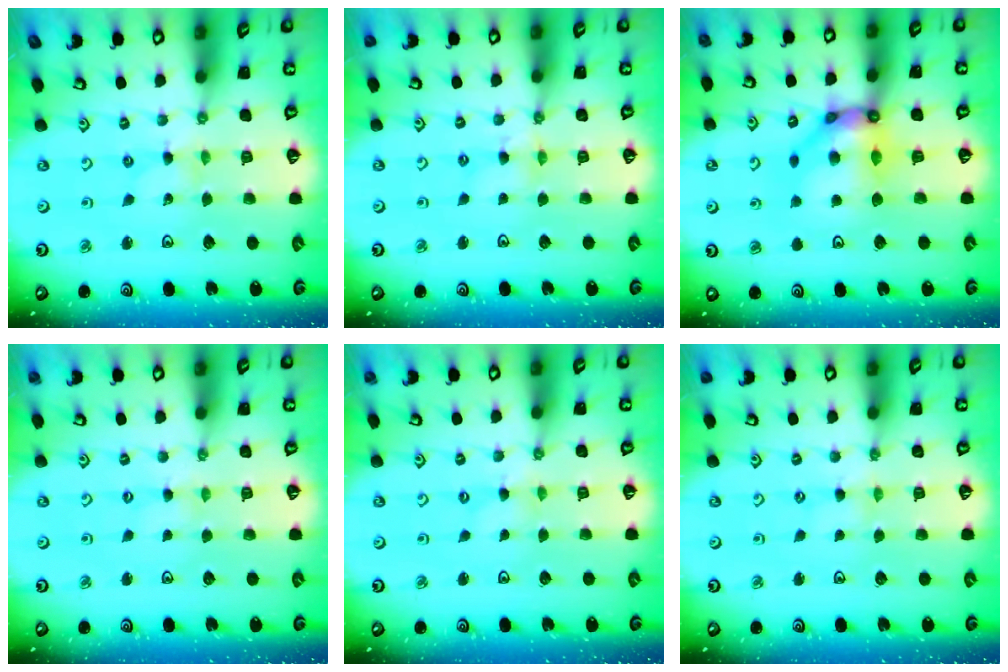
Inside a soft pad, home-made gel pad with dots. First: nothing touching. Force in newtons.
{"total": 3.4, "press": 3.4, "slide": 0.4}
{"total": 12.3, "press": 12.2, "slide": 1.8}
{"total": 0.8, "press": 0.8, "slide": 0.2}
{"total": 0.0}
{"total": 1.2, "press": 1.1, "slide": 0.3}